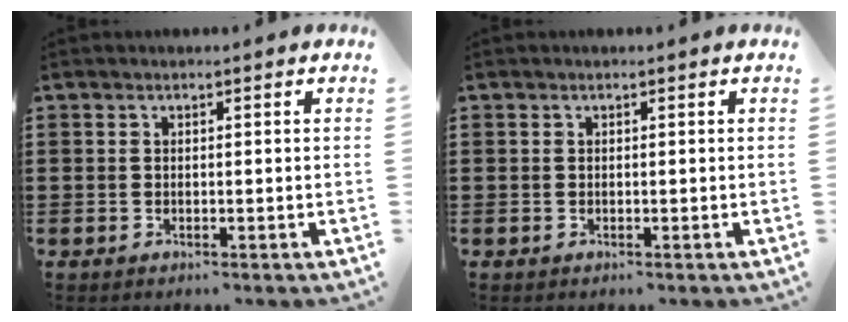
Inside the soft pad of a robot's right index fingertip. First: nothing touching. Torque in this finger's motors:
{"motor_torque": [0.00, 0.00, 0.00, 0.00]}